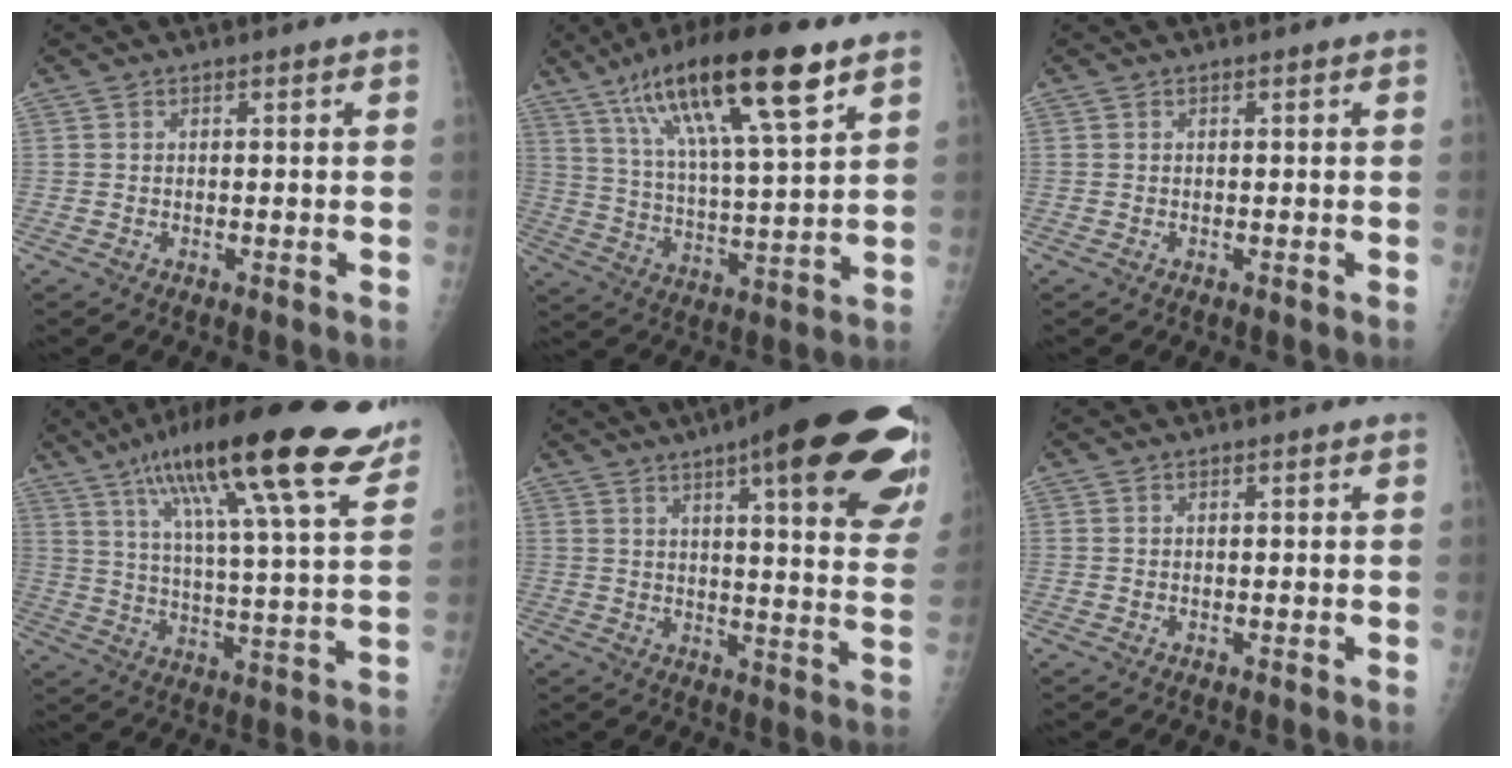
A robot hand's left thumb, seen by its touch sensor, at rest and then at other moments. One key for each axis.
{"total": 21.2, "fx": 11.9, "fy": 4.2, "fz": 17.0, "tx": -0.292, "ty": -0.027, "tz": 0.213}
{"total": 0.0}
{"total": 25.5, "fx": 16.6, "fy": 4.3, "fz": 18.8, "tx": -0.293, "ty": -0.036, "tz": 0.256}
{"total": 28.0, "fx": 16.2, "fy": 5.9, "fz": 22.0, "tx": -0.222, "ty": -0.036, "tz": 0.203}
{"total": 0.0}